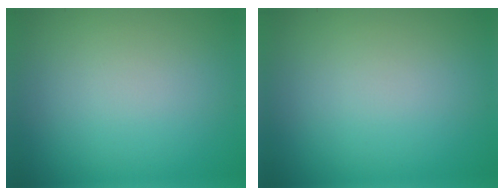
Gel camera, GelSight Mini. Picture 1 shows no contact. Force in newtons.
{"total": 0.0}